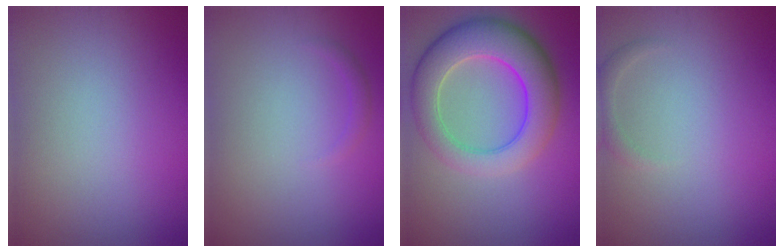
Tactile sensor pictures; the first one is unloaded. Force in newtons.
{"total": 0.8, "press": 0.8, "slide": 0.1}
{"total": 8.3, "press": 8.3, "slide": 0.4}
{"total": 1.2, "press": 1.2, "slide": 0.2}